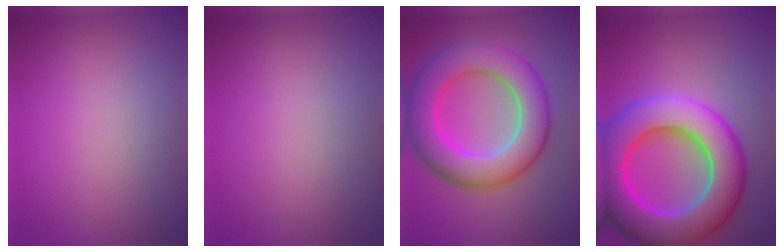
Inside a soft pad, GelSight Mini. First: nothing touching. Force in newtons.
{"total": 0.0}
{"total": 9.5, "press": 9.5, "slide": 0.4}
{"total": 12.6, "press": 12.6, "slide": 0.3}